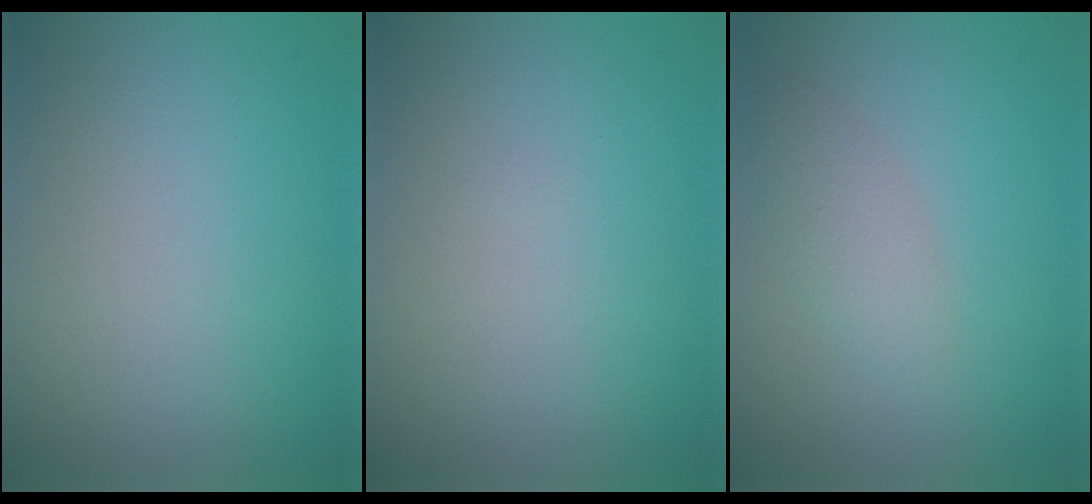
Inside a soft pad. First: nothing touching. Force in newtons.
{"total": 0.0}
{"total": 2.2, "press": 2.2, "slide": 0.1}